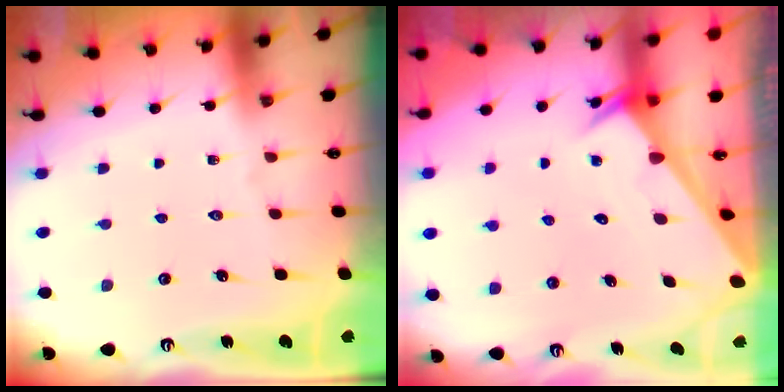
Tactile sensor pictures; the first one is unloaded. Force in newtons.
{"total": 2.3, "press": 2.3, "slide": 0.1}